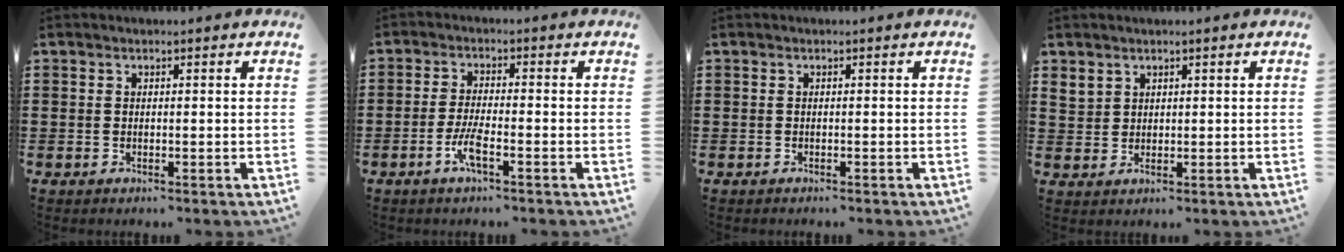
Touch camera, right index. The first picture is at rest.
{"total": 4.0, "force": [-2.0, 0.5, 3.5], "torque": [-0.078, -0.006, -0.041]}
{"total": 0.0}
{"total": 2.3, "force": [1.7, 1.5, 0.1], "torque": [-0.009, 0.006, 0.035]}